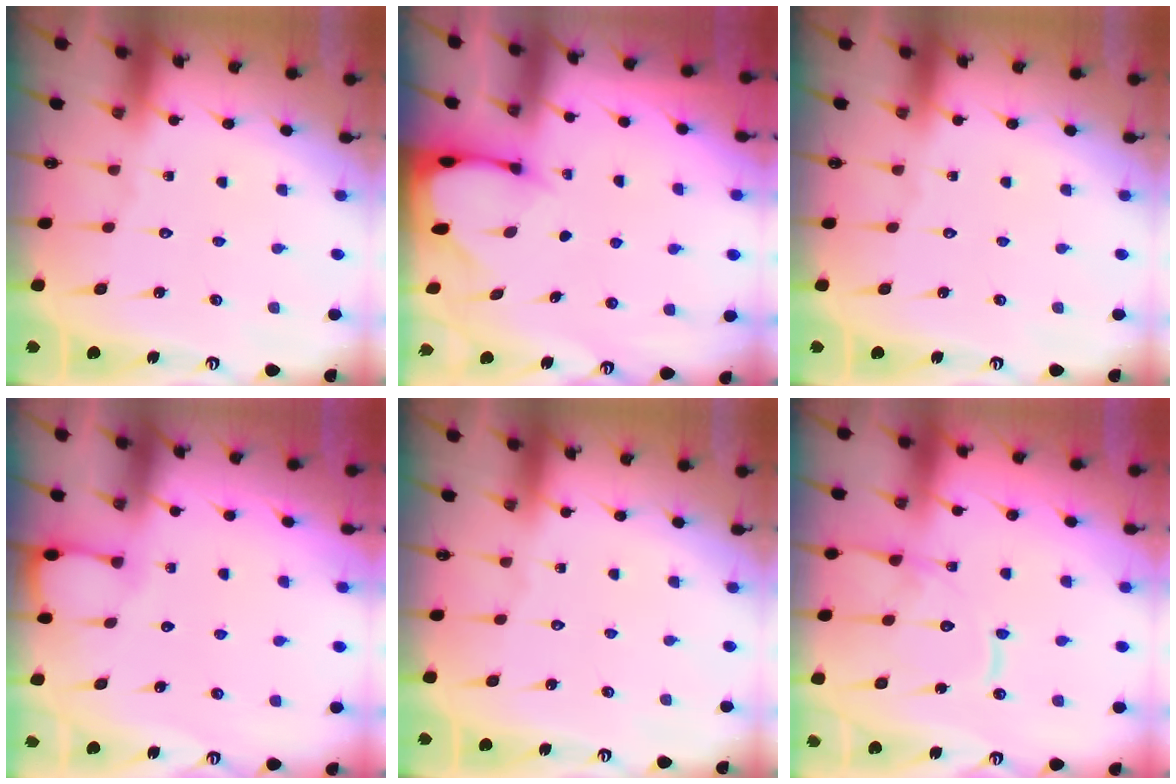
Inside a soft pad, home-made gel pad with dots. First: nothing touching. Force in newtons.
{"total": 2.7, "press": 2.7, "slide": 0.4}
{"total": 0.0}
{"total": 2.5, "press": 2.5, "slide": 0.2}
{"total": 0.0}
{"total": 12.9, "press": 12.8, "slide": 1.2}